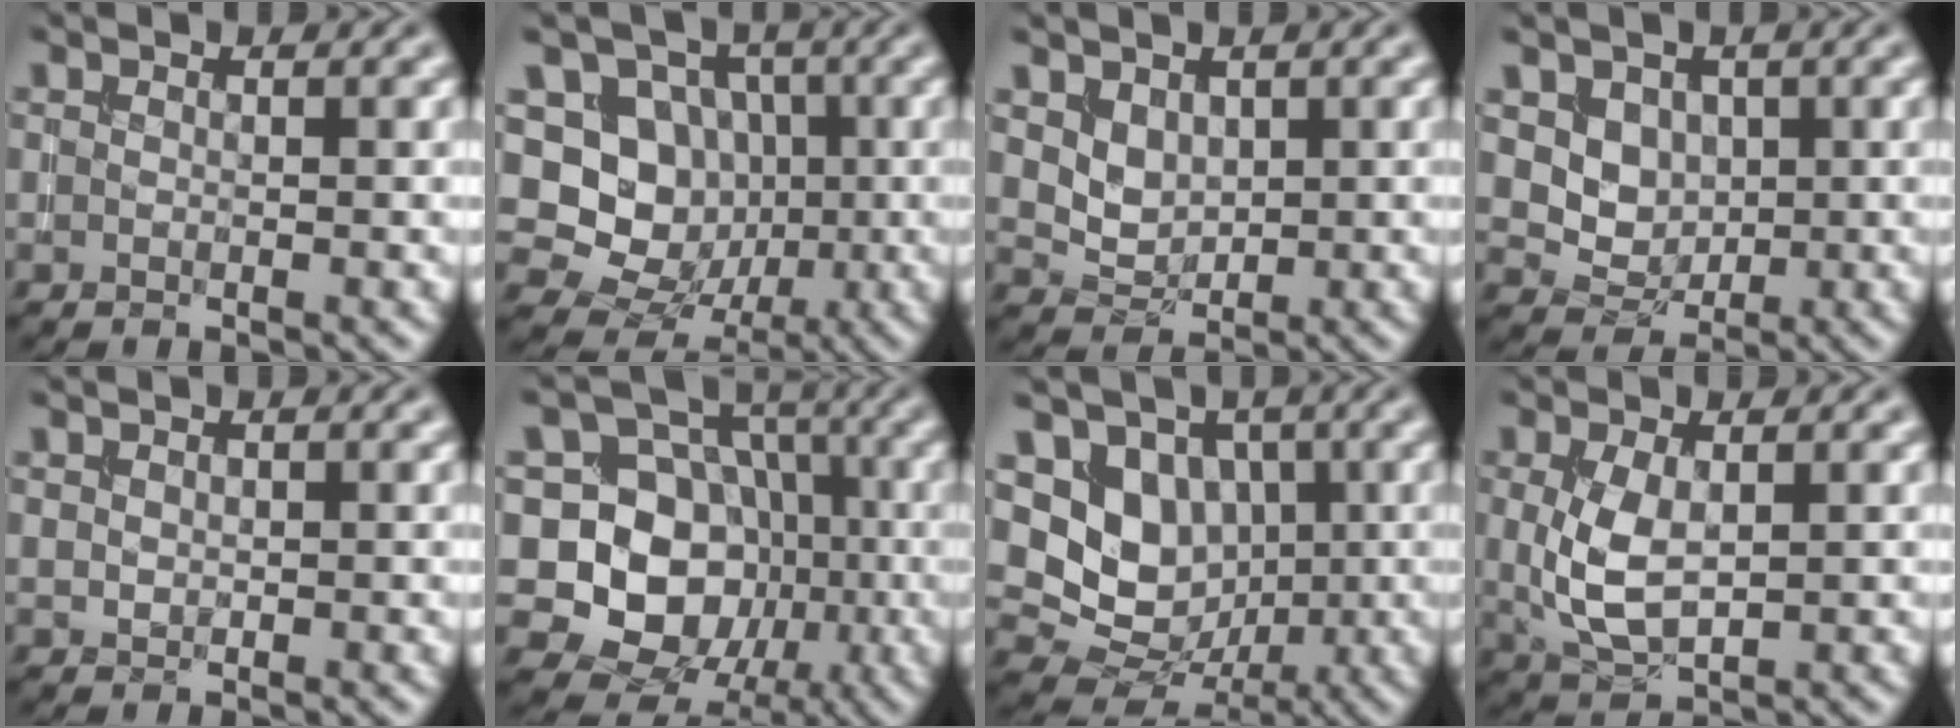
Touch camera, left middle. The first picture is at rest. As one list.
[{"total": 10.2, "force": [0.1, 9.4, 4.1], "torque": [-0.075, 0.022, -0.023]}, {"total": 2.2, "force": [1.0, 1.7, 1.1], "torque": [-0.024, -0.011, 0.024]}, {"total": 3.6, "force": [1.3, 2.9, 1.7], "torque": [-0.043, -0.017, 0.047]}, {"total": 0.5, "force": [0.3, 0.4, 0.1], "torque": [0.001, -0.003, 0.009]}, {"total": 12.3, "force": [-1.5, 10.8, 5.7], "torque": [-0.094, 0.014, -0.056]}, {"total": 8.7, "force": [1.3, 7.4, 4.5], "torque": [-0.062, 0.009, 0.002]}, {"total": 4.3, "force": [0.4, 2.3, 3.6], "torque": [-0.084, 0.001, 0.014]}]